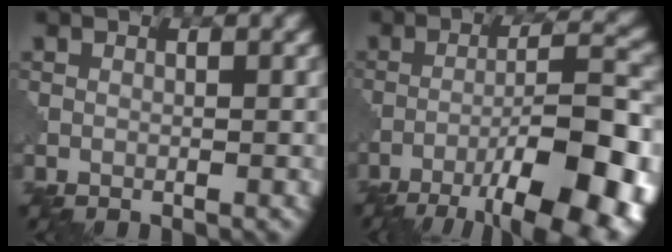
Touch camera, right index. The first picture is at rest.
{"total": 13.7, "force": [-8.0, 3.7, 10.5], "torque": [-0.153, 0.005, -0.115]}